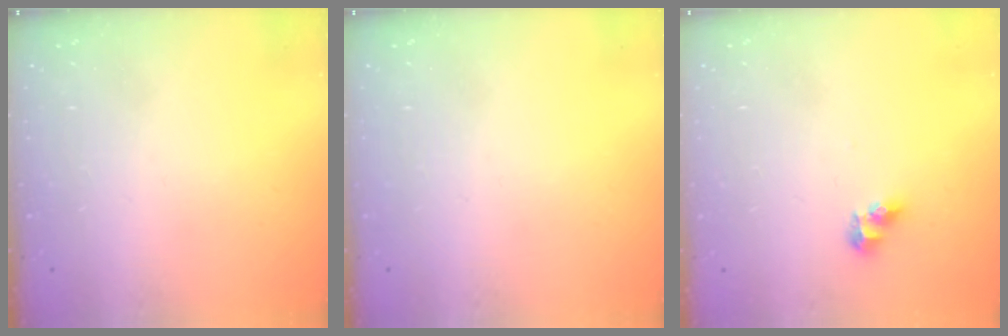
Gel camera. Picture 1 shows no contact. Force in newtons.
{"total": 0.0}
{"total": 6.1, "press": 6.1, "slide": 0.3}